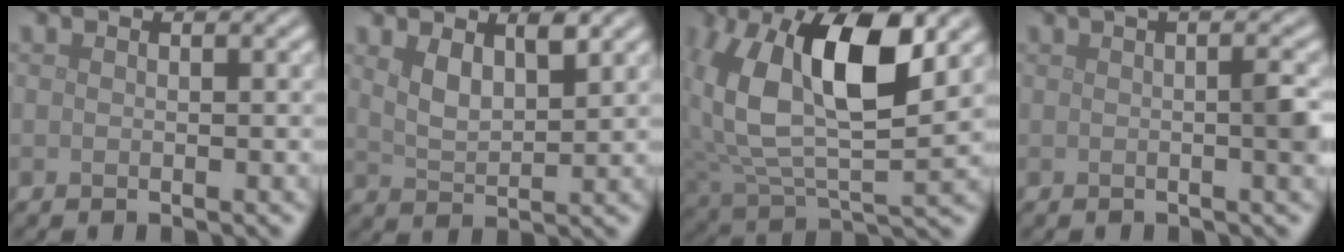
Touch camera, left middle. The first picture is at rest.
{"total": 2.9, "force": [1.6, 1.2, 2.2], "torque": [-0.048, -0.003, 0.032]}
{"total": 11.9, "force": [3.4, 5.8, 9.8], "torque": [-0.199, -0.004, 0.064]}
{"total": 4.2, "force": [0.6, 1.0, 4.0], "torque": [-0.046, 0.010, 0.006]}